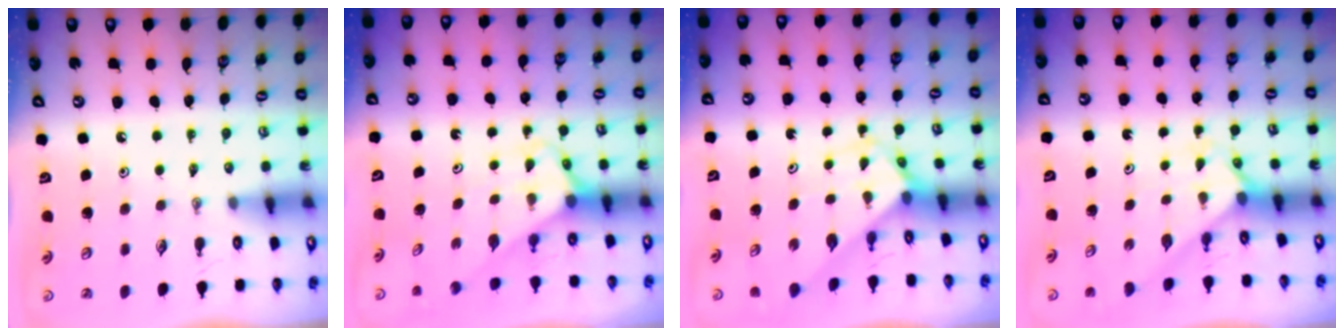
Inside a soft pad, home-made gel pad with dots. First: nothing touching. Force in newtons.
{"total": 3.0, "press": 3.0, "slide": 0.2}
{"total": 2.7, "press": 2.7, "slide": 0.1}
{"total": 1.9, "press": 1.9, "slide": 0.2}